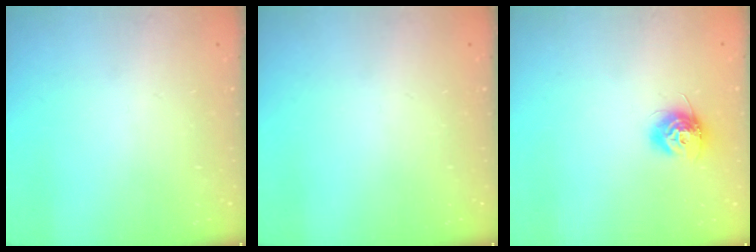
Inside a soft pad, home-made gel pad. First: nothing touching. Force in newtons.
{"total": 0.0}
{"total": 9.5, "press": 9.5, "slide": 0.4}